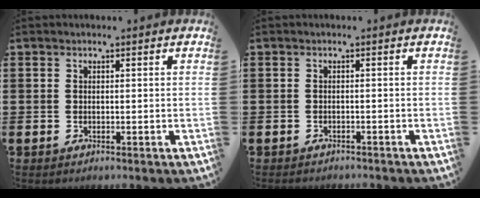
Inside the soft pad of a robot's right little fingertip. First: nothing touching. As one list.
[{"total": 0.6, "force": [-0.6, 0.1, 0.0], "torque": [-0.003, -0.001, -0.013]}]